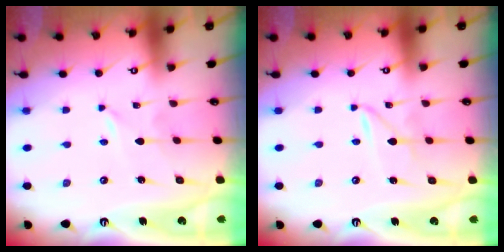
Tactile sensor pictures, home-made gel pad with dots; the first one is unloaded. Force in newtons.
{"total": 1.6, "press": 1.6, "slide": 0.3}